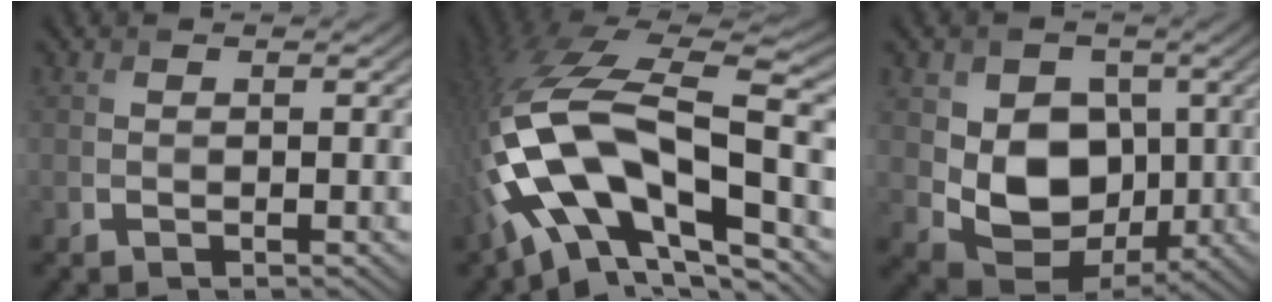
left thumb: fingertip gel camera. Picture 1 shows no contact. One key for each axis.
{"total": 18.5, "fx": -4.8, "fy": 8.2, "fz": 15.9, "tx": -0.337, "ty": -0.012, "tz": -0.077}
{"total": 8.9, "fx": 0.3, "fy": 7.0, "fz": 5.4, "tx": -0.113, "ty": -0.022, "tz": 0.004}